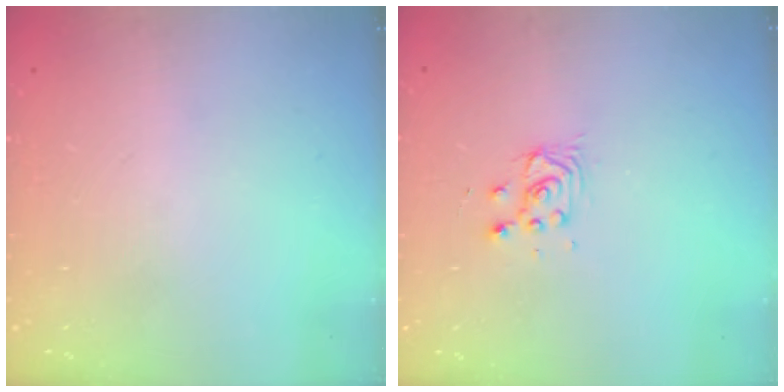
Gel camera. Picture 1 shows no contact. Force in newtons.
{"total": 3.1, "press": 3.1, "slide": 0.3}